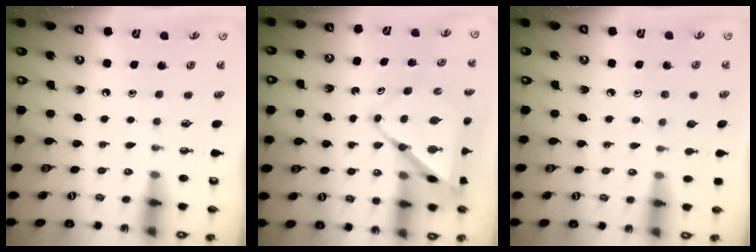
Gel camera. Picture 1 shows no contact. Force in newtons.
{"total": 10.8, "press": 10.8, "slide": 0.9}
{"total": 5.8, "press": 5.8, "slide": 0.5}